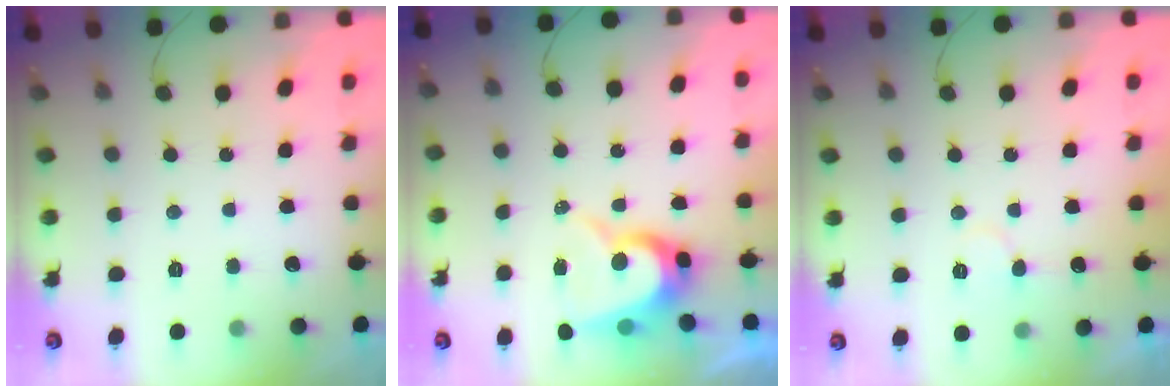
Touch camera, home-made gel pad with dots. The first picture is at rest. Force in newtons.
{"total": 10.0, "press": 10.0, "slide": 0.9}
{"total": 6.4, "press": 6.4, "slide": 0.5}